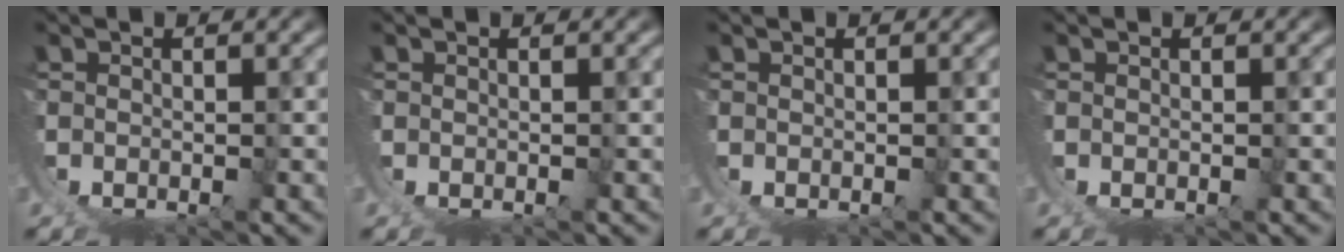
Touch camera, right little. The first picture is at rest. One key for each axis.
{"total": 0.0}
{"total": 0.0}
{"total": 0.0}